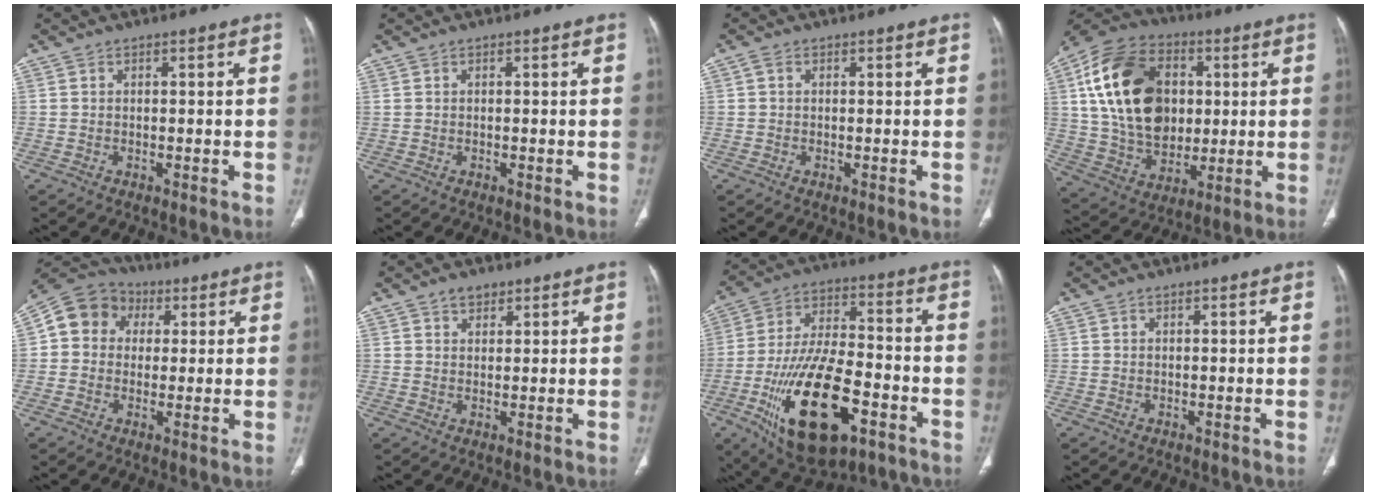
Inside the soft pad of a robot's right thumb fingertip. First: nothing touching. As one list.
[{"total": 0.0}, {"total": 0.9, "force": [0.2, 0.6, 0.6], "torque": [-0.012, 0.005, 0.003]}, {"total": 23.5, "force": [4.4, 16.6, 16.0], "torque": [-0.277, 0.002, 0.082]}, {"total": 10.0, "force": [2.1, 8.7, 4.4], "torque": [-0.057, 0.018, 0.020]}, {"total": 2.8, "force": [1.8, 1.8, 1.2], "torque": [-0.005, -0.010, 0.028]}, {"total": 23.6, "force": [-9.7, 10.8, 18.6], "torque": [-0.344, 0.038, -0.149]}, {"total": 0.0}]